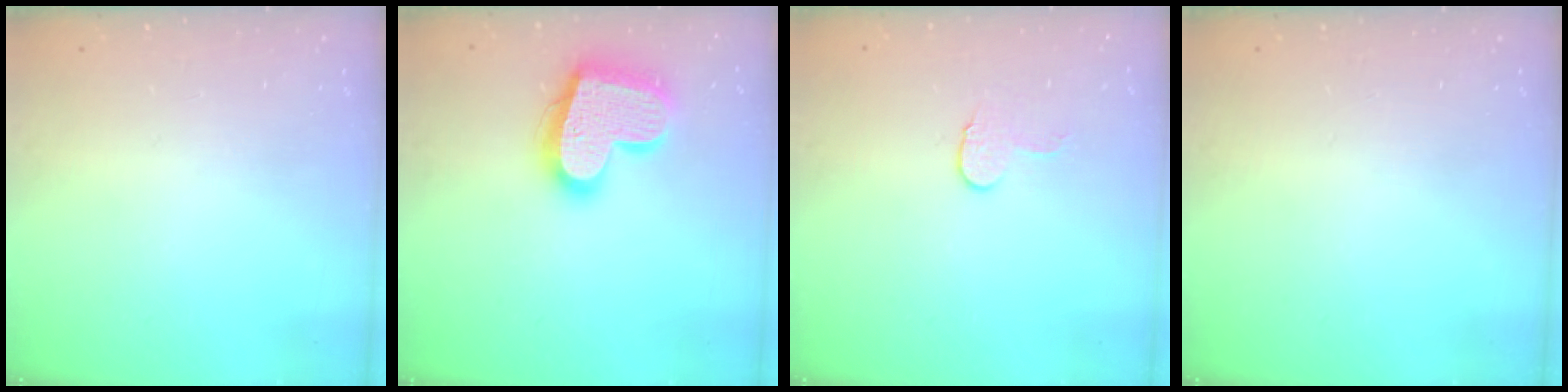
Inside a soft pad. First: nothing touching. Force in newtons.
{"total": 20.1, "press": 20.0, "slide": 1.7}
{"total": 6.4, "press": 6.4, "slide": 0.6}
{"total": 0.0}